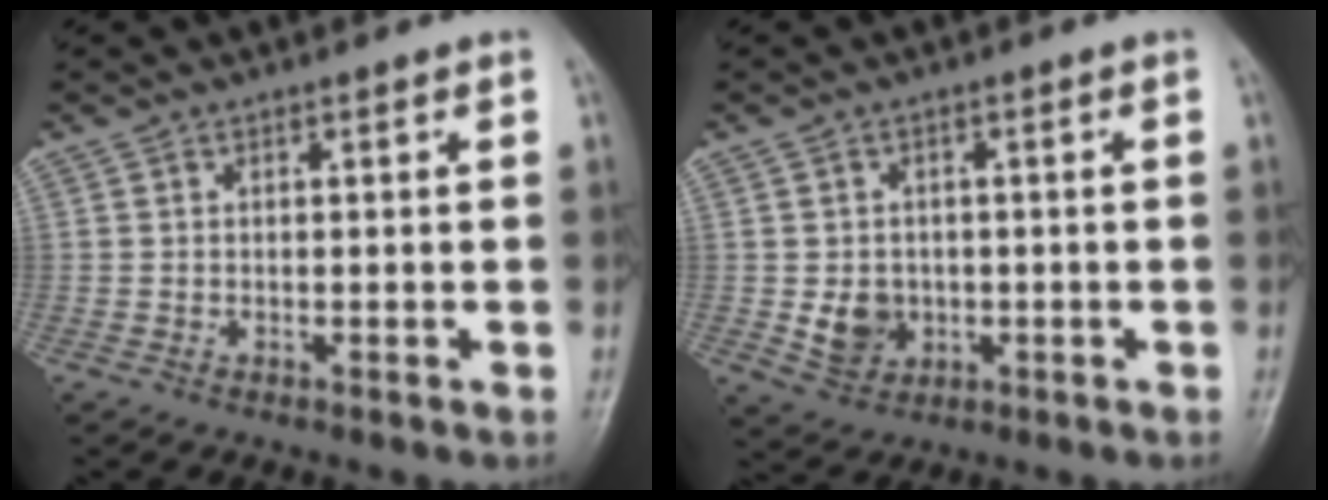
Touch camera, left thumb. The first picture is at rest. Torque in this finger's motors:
{"motor_torque": [-0.40, 0.46, 0.67, 0.15, 0.01]}